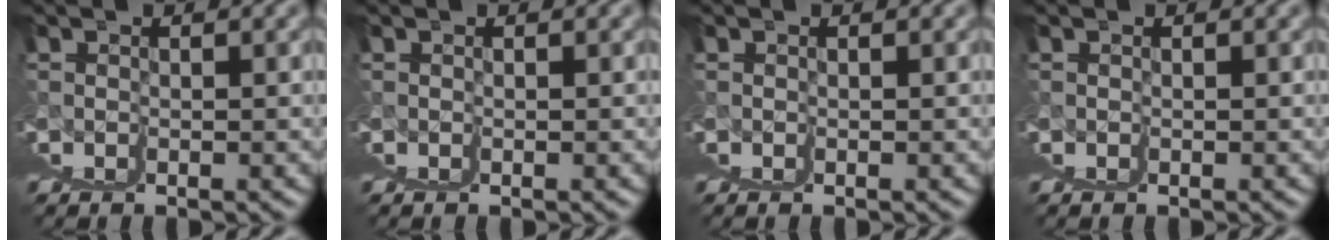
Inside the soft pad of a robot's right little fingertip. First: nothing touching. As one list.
[{"total": 0.0}, {"total": 0.0}, {"total": 0.0}]